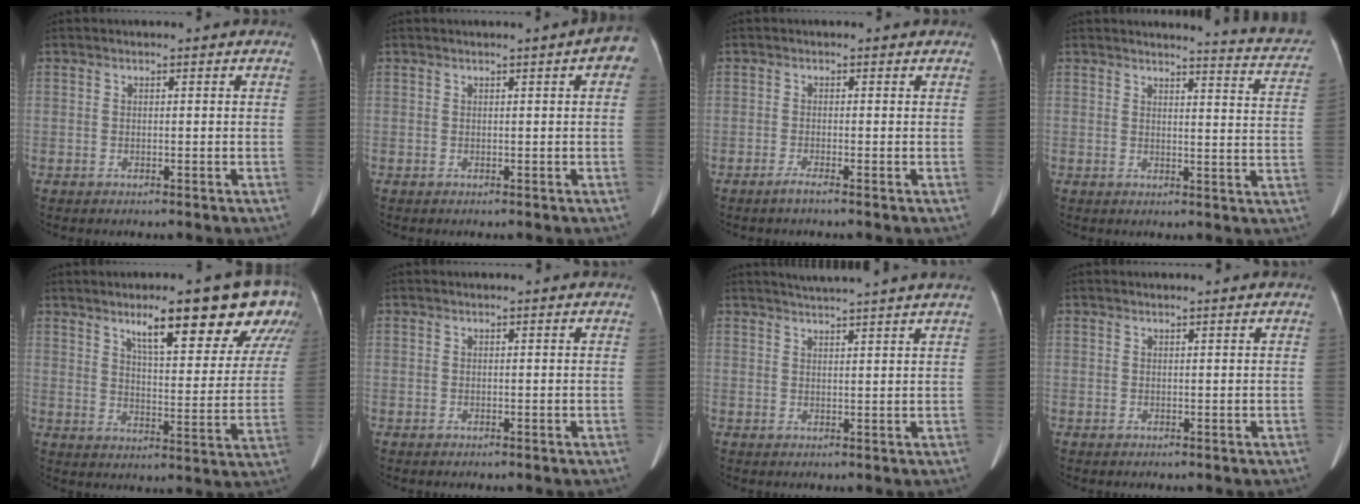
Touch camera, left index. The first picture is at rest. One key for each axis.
{"total": 4.1, "fx": 1.5, "fy": 0.7, "fz": 3.7, "tx": -0.036, "ty": -0.003, "tz": 0.012}
{"total": 1.2, "fx": -0.8, "fy": 0.0, "fz": 0.9, "tx": -0.018, "ty": -0.008, "tz": -0.016}
{"total": 9.9, "fx": 9.6, "fy": 0.3, "fz": 2.6, "tx": -0.014, "ty": -0.076, "tz": 0.078}
{"total": 16.7, "fx": 11.2, "fy": 3.8, "fz": 11.8, "tx": -0.134, "ty": -0.018, "tz": 0.140}
{"total": 1.9, "fx": 1.7, "fy": 0.1, "fz": 0.7, "tx": -0.006, "ty": 0.001, "tz": 0.016}
{"total": 9.8, "fx": 8.8, "fy": -1.3, "fz": 4.1, "tx": -0.065, "ty": -0.005, "tz": 0.107}
{"total": 1.6, "fx": 1.5, "fy": -0.3, "fz": 0.5, "tx": -0.006, "ty": -0.009, "tz": 0.016}